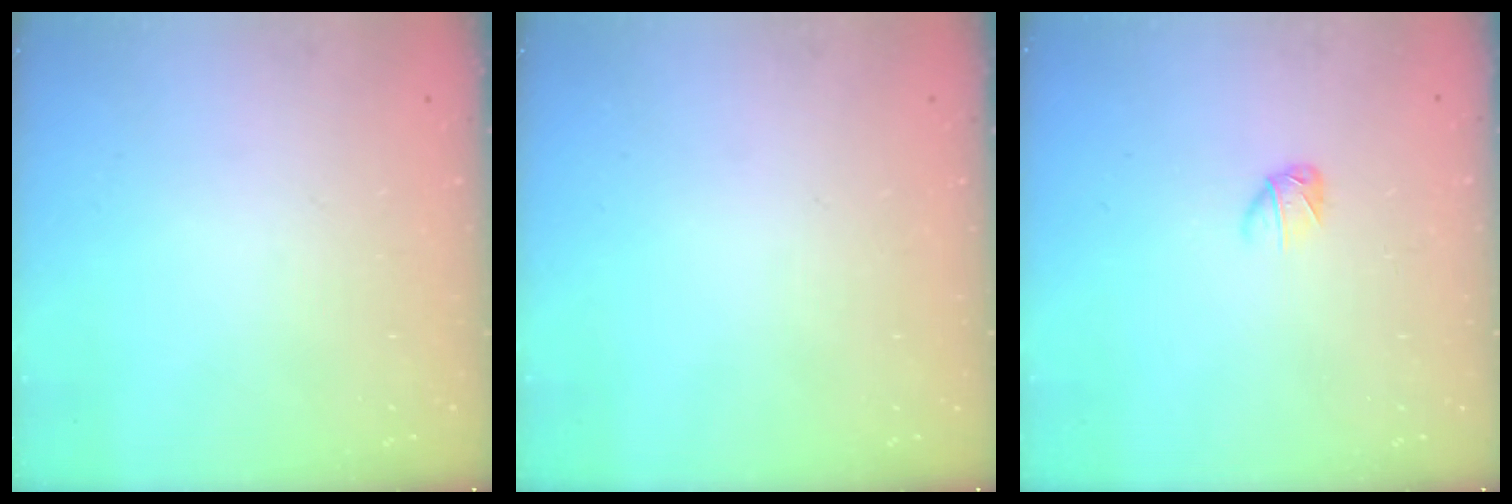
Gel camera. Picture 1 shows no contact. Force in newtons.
{"total": 0.0}
{"total": 3.1, "press": 3.0, "slide": 0.7}